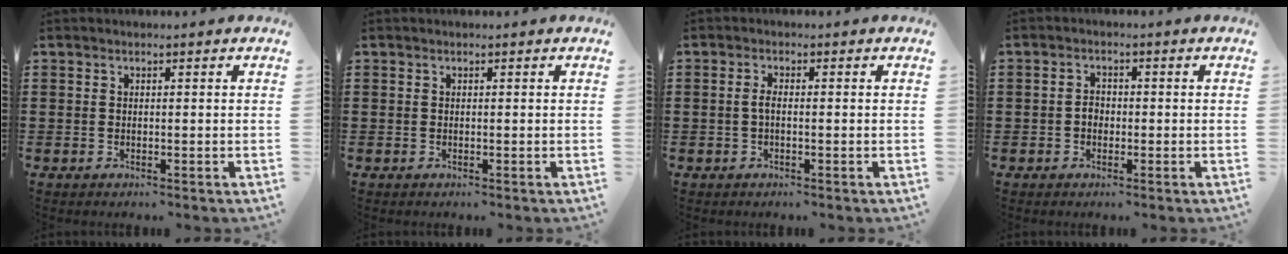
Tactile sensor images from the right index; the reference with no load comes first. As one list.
[{"total": 0.0}, {"total": 1.6, "force": [-0.3, 0.5, 1.5], "torque": [-0.035, 0.000, -0.009]}, {"total": 1.9, "force": [-0.5, 1.4, 1.2], "torque": [-0.024, 0.004, -0.011]}]